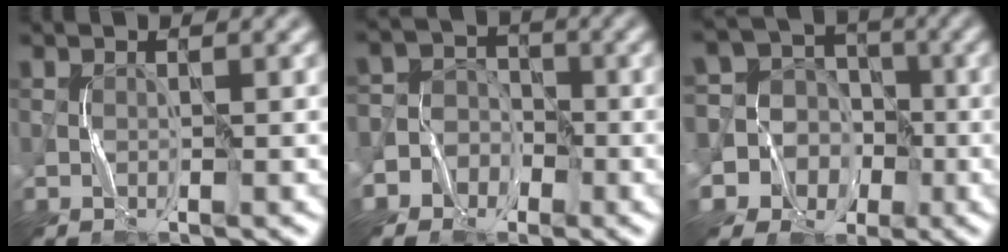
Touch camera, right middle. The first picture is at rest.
{"total": 6.2, "force": [-2.9, 5.4, 0.5], "torque": [0.002, 0.019, -0.075]}
{"total": 12.6, "force": [-2.6, 11.9, 3.1], "torque": [-0.111, 0.021, -0.069]}